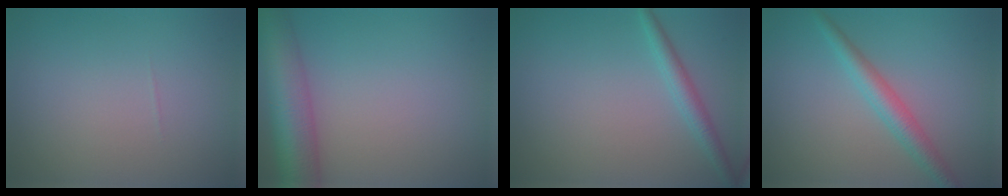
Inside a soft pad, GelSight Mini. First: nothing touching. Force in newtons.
{"total": 7.8, "press": 7.8, "slide": 0.4}
{"total": 2.0, "press": 2.0, "slide": 0.1}
{"total": 3.0, "press": 3.0, "slide": 0.0}